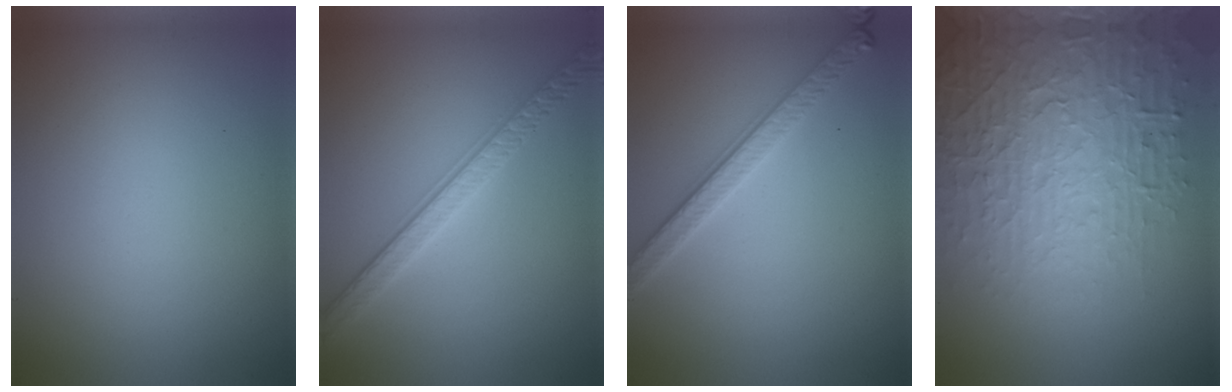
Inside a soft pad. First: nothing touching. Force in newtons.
{"total": 3.3, "press": 3.2, "slide": 0.7}
{"total": 2.8, "press": 2.7, "slide": 0.8}
{"total": 7.4, "press": 7.2, "slide": 1.8}